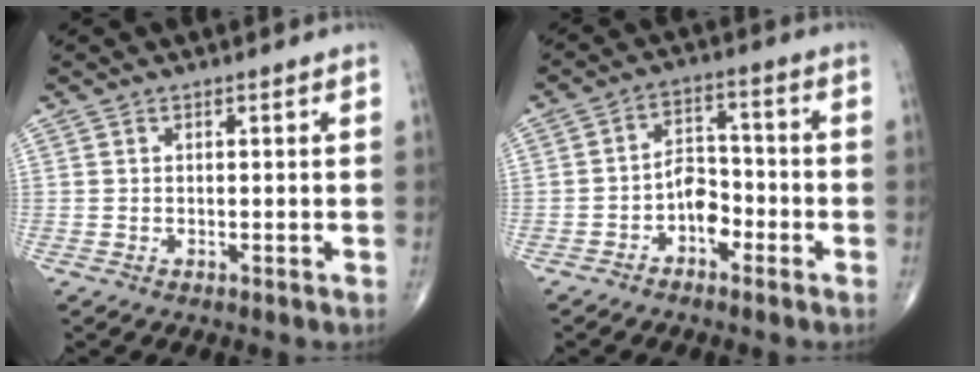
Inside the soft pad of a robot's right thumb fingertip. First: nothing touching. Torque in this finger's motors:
{"motor_torque": [2.20, 2.06, 0.34, -0.54, 0.04]}